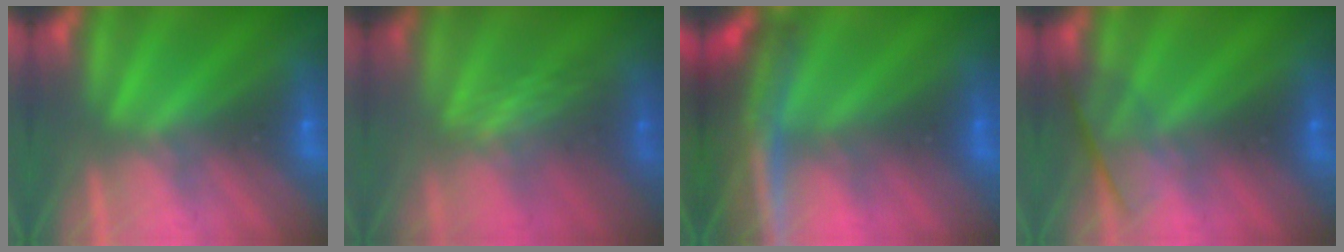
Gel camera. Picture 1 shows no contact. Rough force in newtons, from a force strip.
{"total": 2.4}
{"total": 10.2}
{"total": 2.4}